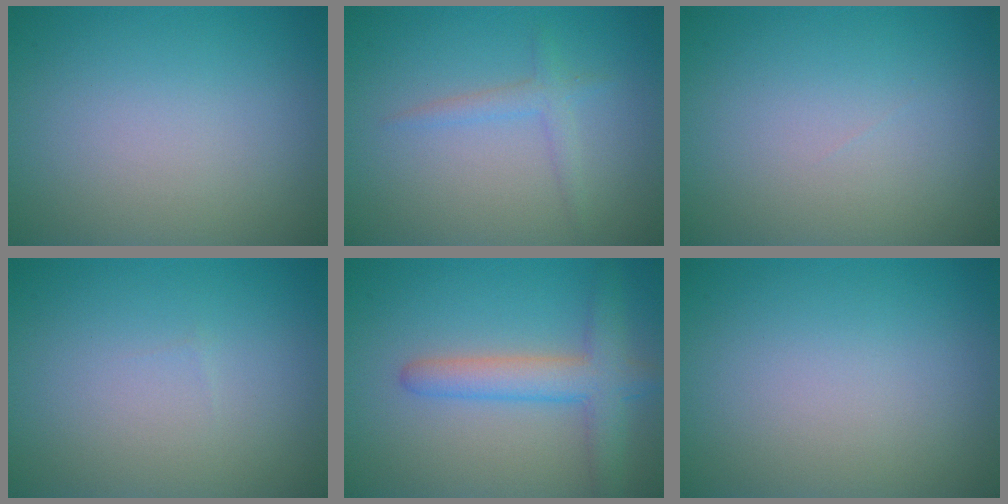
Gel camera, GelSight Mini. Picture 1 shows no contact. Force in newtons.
{"total": 1.5, "press": 1.5, "slide": 0.1}
{"total": 0.0}
{"total": 0.0}
{"total": 4.4, "press": 4.4, "slide": 0.3}
{"total": 0.0}